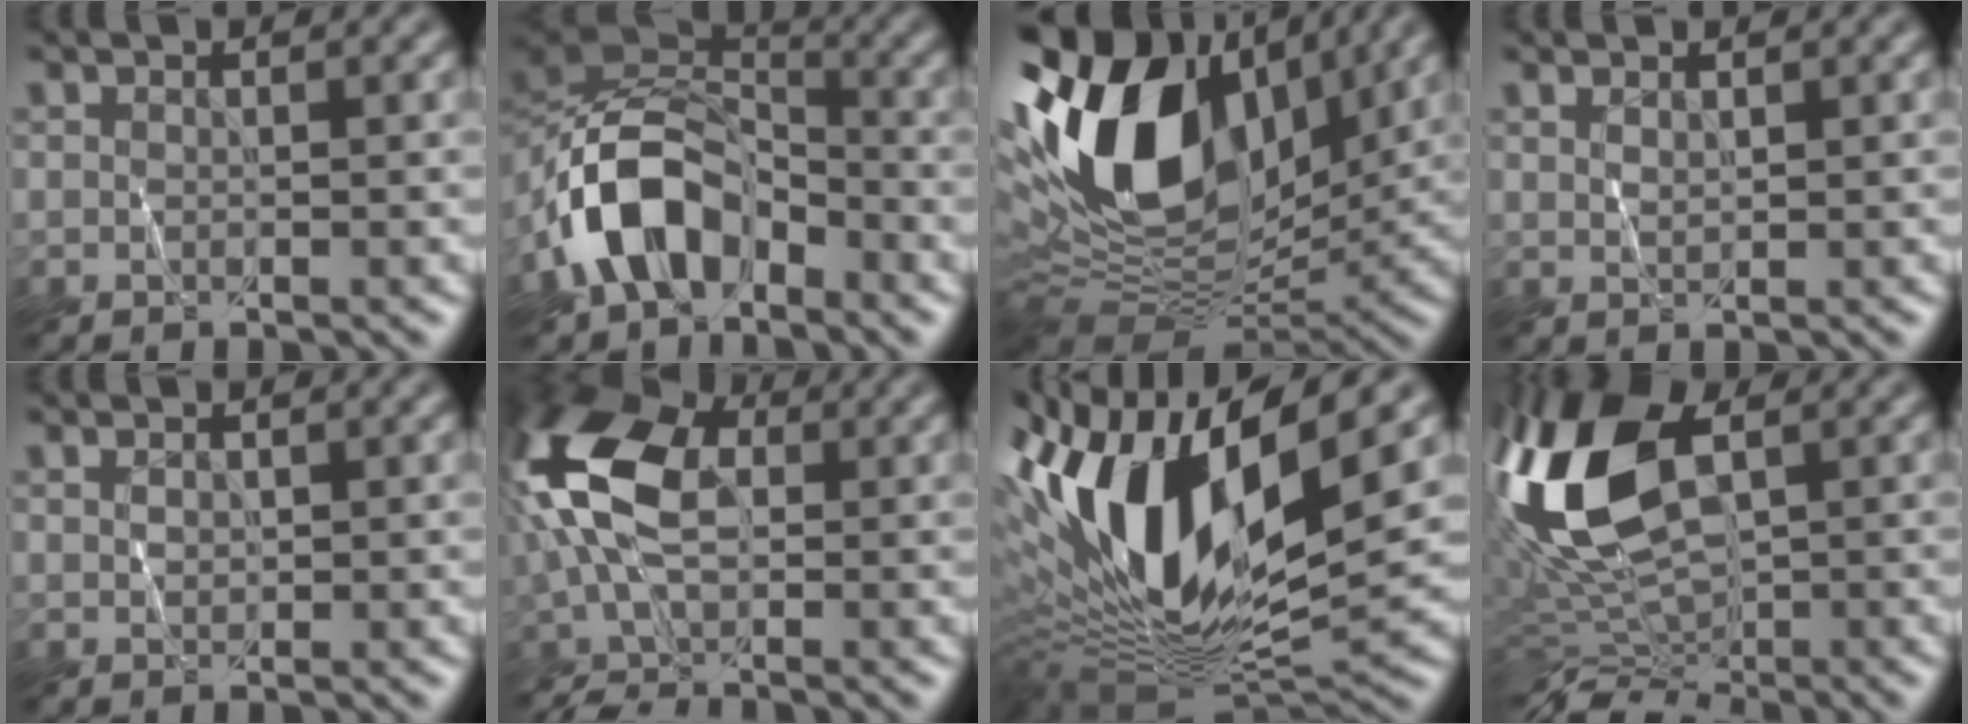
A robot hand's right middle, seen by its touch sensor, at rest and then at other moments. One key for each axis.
{"total": 8.2, "fx": -4.2, "fy": 5.1, "fz": 4.9, "tx": -0.089, "ty": 0.014, "tz": -0.090}
{"total": 16.5, "fx": 4.7, "fy": 10.4, "fz": 11.9, "tx": -0.244, "ty": 0.031, "tz": 0.078}
{"total": 0.9, "fx": 0.8, "fy": 0.2, "fz": 0.3, "tx": -0.006, "ty": 0.004, "tz": 0.018}
{"total": 0.9, "fx": 0.6, "fy": 0.6, "fz": 0.3, "tx": -0.006, "ty": 0.006, "tz": 0.016}
{"total": 10.3, "fx": -1.1, "fy": 6.1, "fz": 8.2, "tx": -0.190, "ty": 0.022, "tz": -0.043}
{"total": 15.7, "fx": 3.4, "fy": 7.1, "fz": 13.6, "tx": -0.274, "ty": 0.006, "tz": 0.056}
{"total": 12.2, "fx": 1.9, "fy": 6.5, "fz": 10.1, "tx": -0.231, "ty": 0.025, "tz": 0.023}